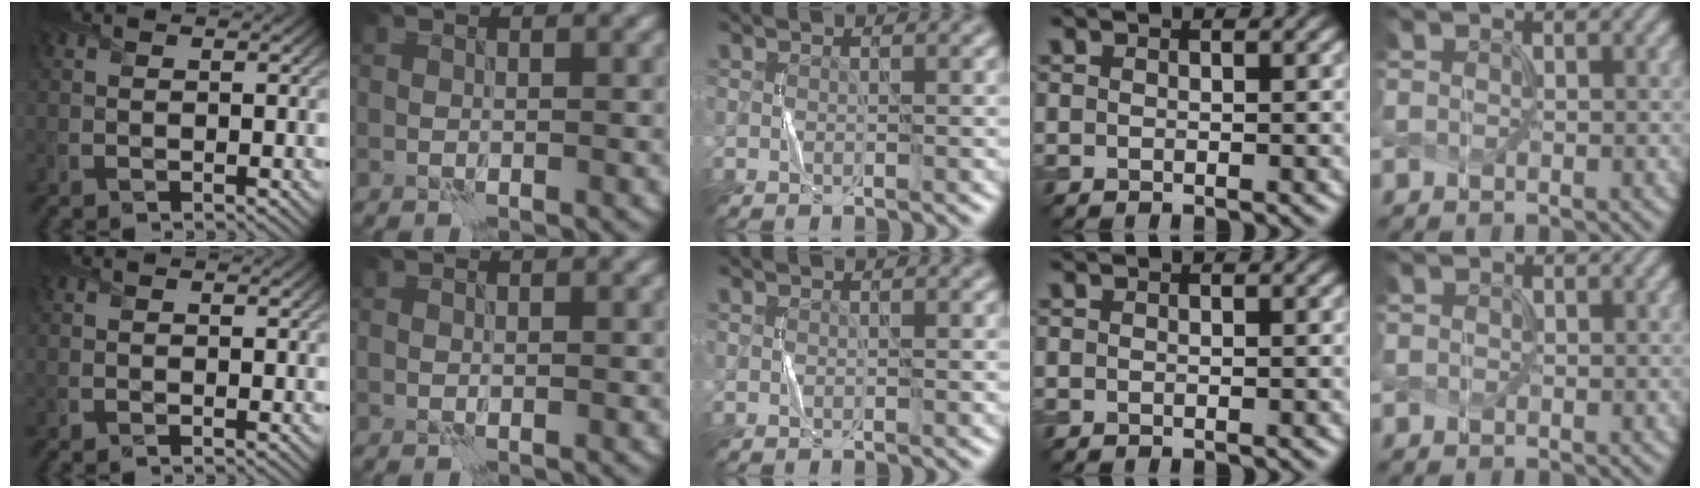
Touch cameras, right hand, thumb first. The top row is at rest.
{}